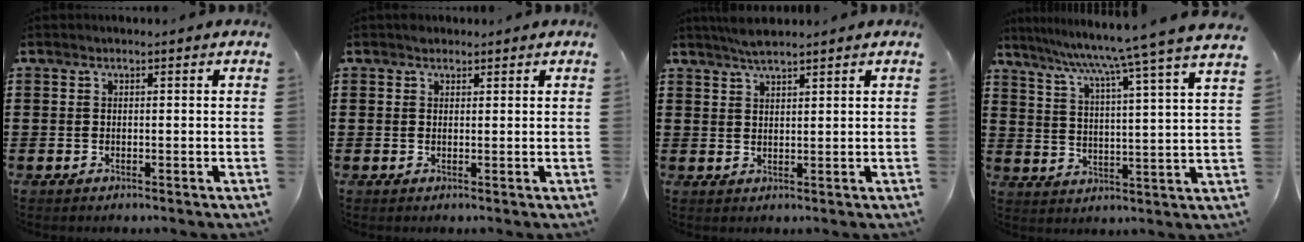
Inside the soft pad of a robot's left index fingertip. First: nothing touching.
{"total": 1.0, "force": [0.8, 0.5, 0.1], "torque": [-0.003, 0.002, 0.017]}
{"total": 2.7, "force": [2.4, 0.3, 1.2], "torque": [-0.029, 0.003, 0.046]}
{"total": 7.7, "force": [6.6, -2.0, 3.4], "torque": [-0.093, -0.054, 0.101]}